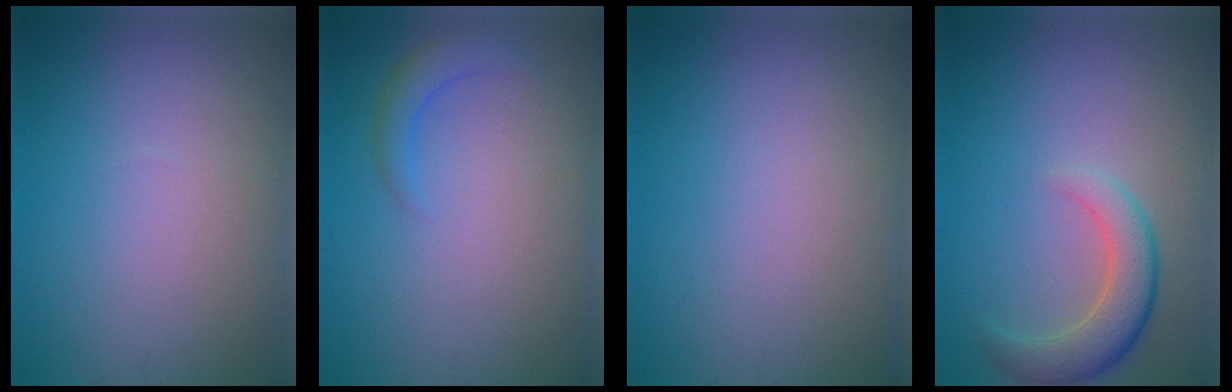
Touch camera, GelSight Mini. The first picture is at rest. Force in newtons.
{"total": 1.8, "press": 1.8, "slide": 0.2}
{"total": 0.0}
{"total": 4.0, "press": 3.9, "slide": 0.5}